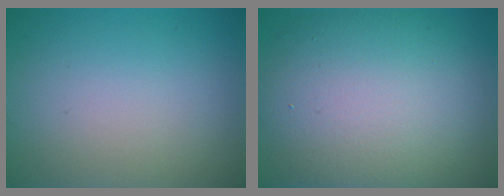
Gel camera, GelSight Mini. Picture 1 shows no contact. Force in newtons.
{"total": 12.9, "press": 12.9, "slide": 0.4}